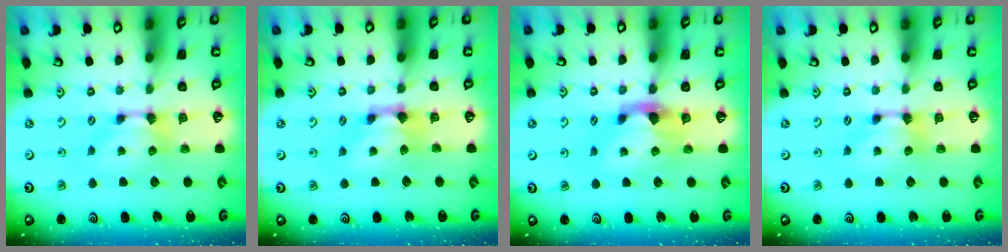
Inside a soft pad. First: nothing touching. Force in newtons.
{"total": 1.1, "press": 0.1, "slide": 1.1}
{"total": 2.3, "press": 1.9, "slide": 1.2}
{"total": 0.0}